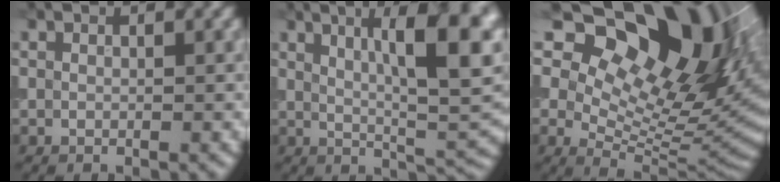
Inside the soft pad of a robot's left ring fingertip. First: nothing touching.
{"total": 11.9, "force": [4.2, 3.4, 10.6], "torque": [-0.121, 0.009, 0.065]}
{"total": 17.2, "force": [8.1, 9.4, 11.8], "torque": [-0.168, 0.022, 0.144]}